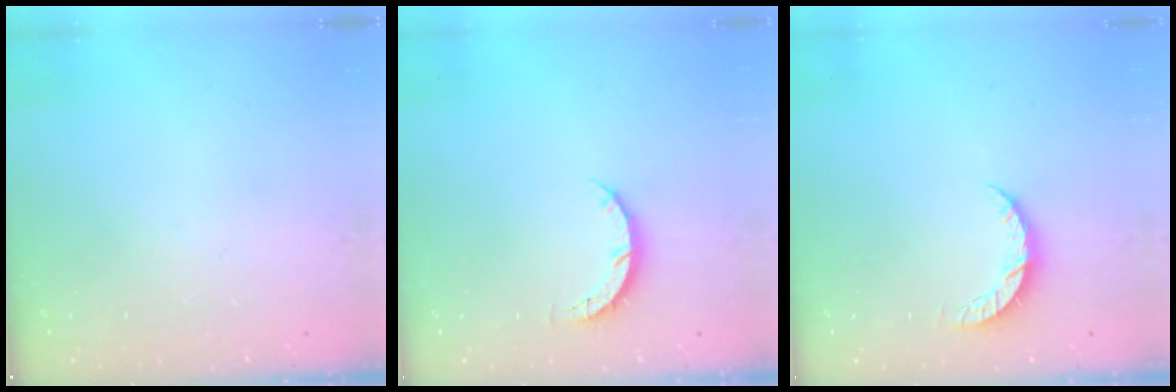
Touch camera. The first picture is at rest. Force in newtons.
{"total": 4.2, "press": 4.1, "slide": 0.4}
{"total": 5.2, "press": 5.1, "slide": 0.4}